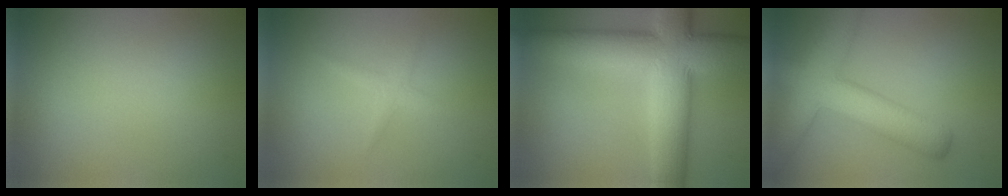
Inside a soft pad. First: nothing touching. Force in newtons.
{"total": 1.2, "press": 1.2, "slide": 0.0}
{"total": 13.0, "press": 12.9, "slide": 0.8}
{"total": 7.5, "press": 7.5, "slide": 0.3}